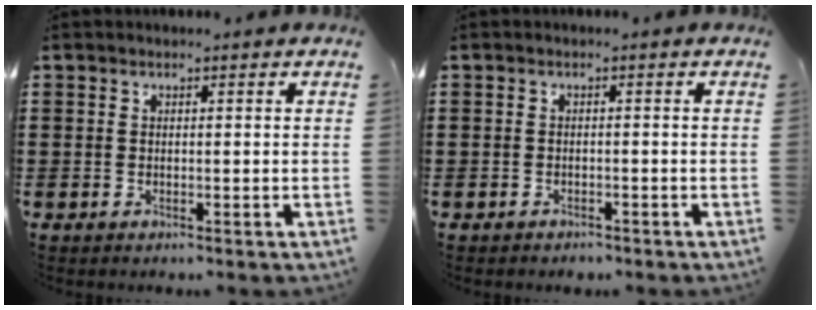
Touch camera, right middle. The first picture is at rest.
{"total": 0.9, "force": [-0.9, 0.3, 0.0], "torque": [-0.002, 0.003, -0.021]}